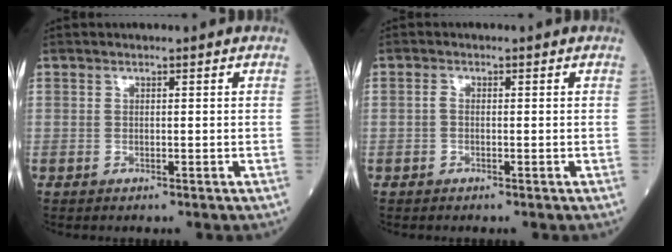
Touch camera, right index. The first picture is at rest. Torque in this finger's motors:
{"motor_torque": [0.05, -0.05, 0.07, 0.02]}